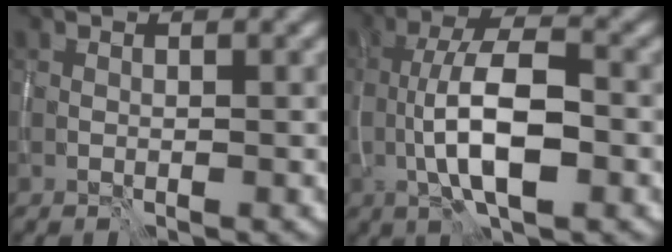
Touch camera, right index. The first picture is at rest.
{"total": 7.8, "force": [-1.4, 2.9, 7.1], "torque": [-0.128, 0.006, -0.026]}